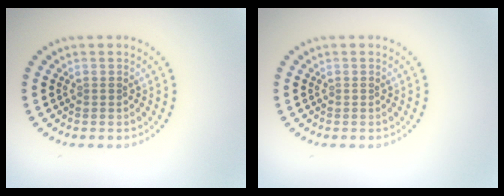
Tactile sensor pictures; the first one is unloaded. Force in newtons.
{"total": 0.0}